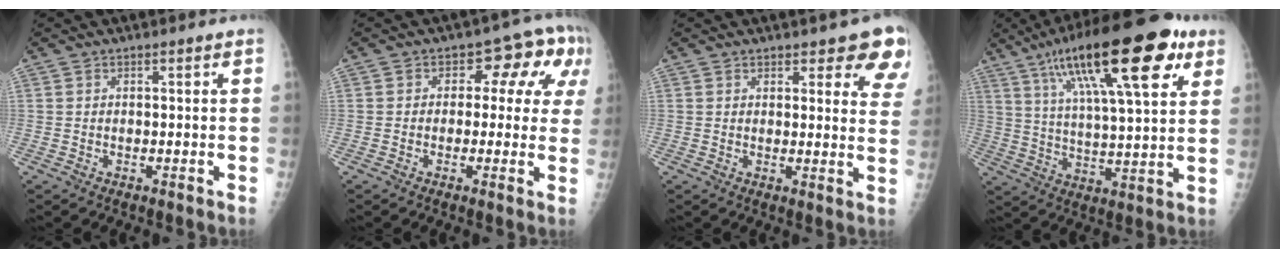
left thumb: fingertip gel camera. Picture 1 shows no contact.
{"total": 9.5, "force": [2.0, 6.1, 7.0], "torque": [-0.032, 0.025, 0.014]}
{"total": 8.6, "force": [6.7, 3.2, 4.3], "torque": [-0.009, -0.036, 0.060]}
{"total": 25.2, "force": [12.8, 7.0, 20.5], "torque": [-0.321, -0.009, 0.206]}